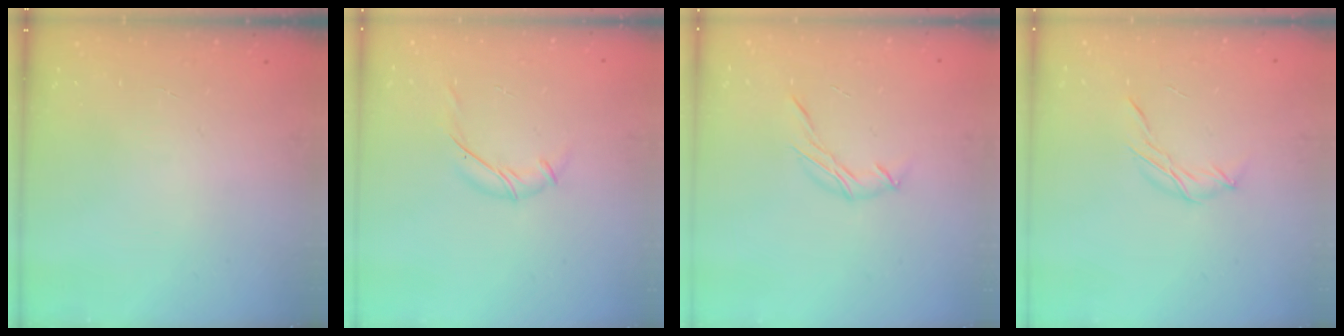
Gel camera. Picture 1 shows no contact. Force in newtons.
{"total": 5.3, "press": 5.2, "slide": 1.1}
{"total": 6.0, "press": 5.8, "slide": 1.4}
{"total": 6.2, "press": 6.1, "slide": 1.2}